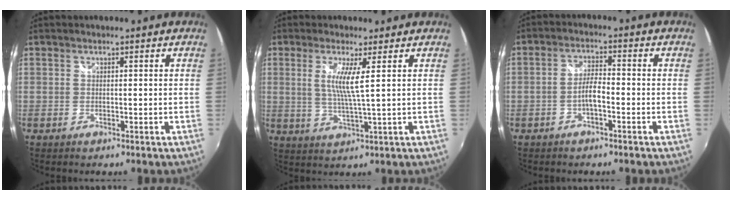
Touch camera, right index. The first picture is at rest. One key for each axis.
{"total": 5.4, "fx": 1.5, "fy": -0.5, "fz": 5.1, "tx": -0.101, "ty": -0.011, "tz": 0.029}
{"total": 3.5, "fx": -1.7, "fy": 0.8, "fz": 2.9, "tx": -0.060, "ty": 0.007, "tz": -0.032}